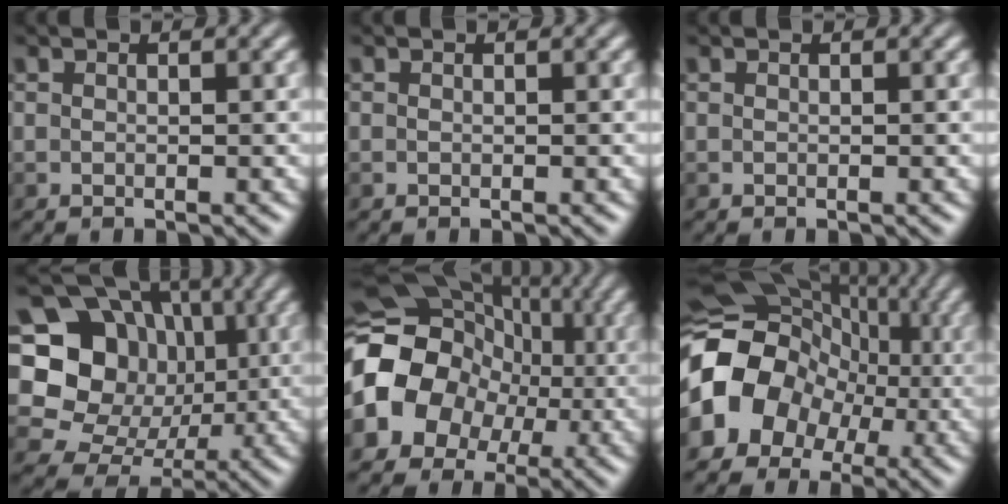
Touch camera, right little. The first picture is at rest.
{"total": 0.0}
{"total": 0.0}
{"total": 16.9, "force": [1.9, 15.1, 7.3], "torque": [-0.161, 0.045, 0.012]}
{"total": 11.3, "force": [-1.4, 9.7, 5.5], "torque": [-0.111, 0.004, -0.044]}
{"total": 13.0, "force": [-1.8, 11.0, 6.8], "torque": [-0.135, -0.002, -0.052]}